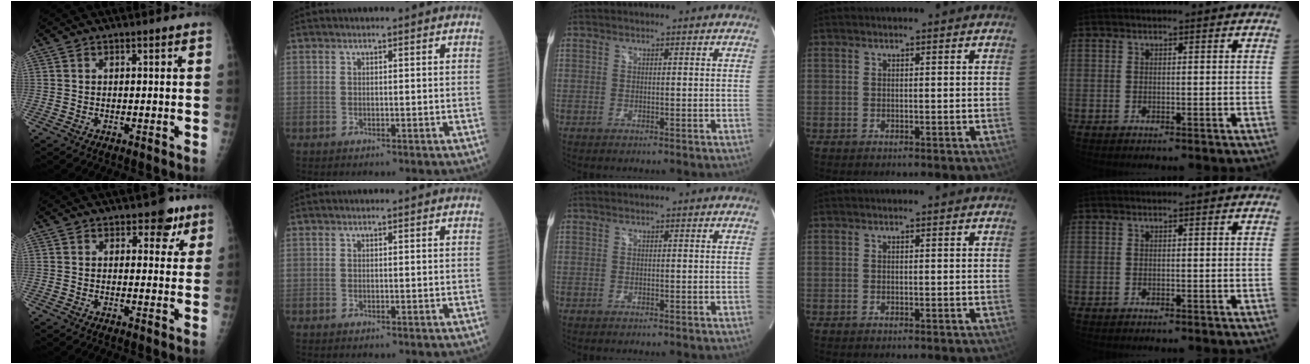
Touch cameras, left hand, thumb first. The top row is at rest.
{"thumb": {"total": 4.5, "force": [2.6, 2.9, 2.2], "torque": [0.006, -0.009, 0.029]}}